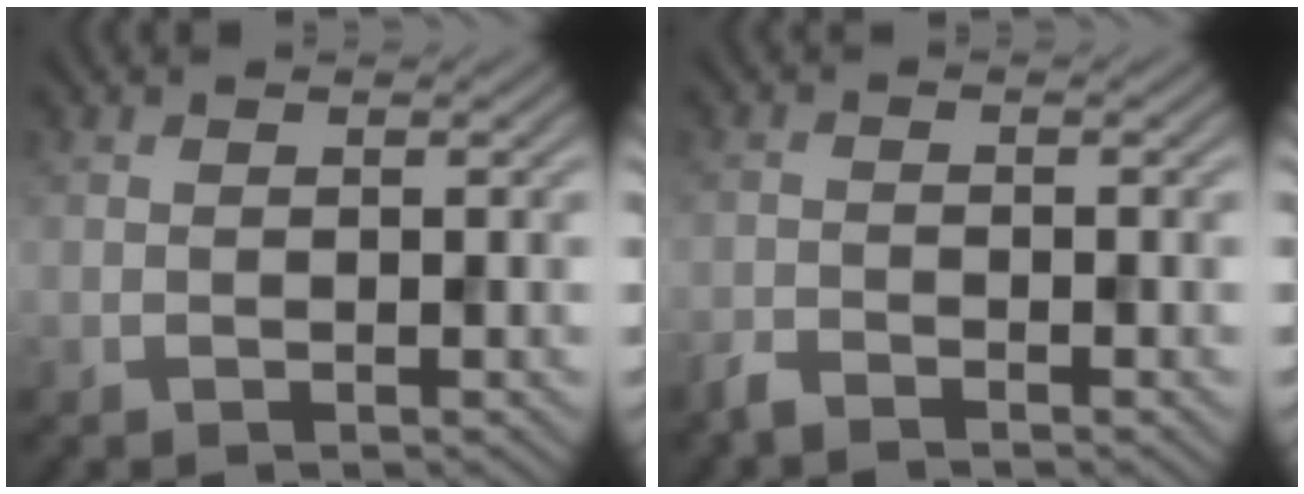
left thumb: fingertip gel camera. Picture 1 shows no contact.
{"total": 1.8, "force": [-1.7, 0.2, 0.6], "torque": [-0.015, -0.005, -0.042]}